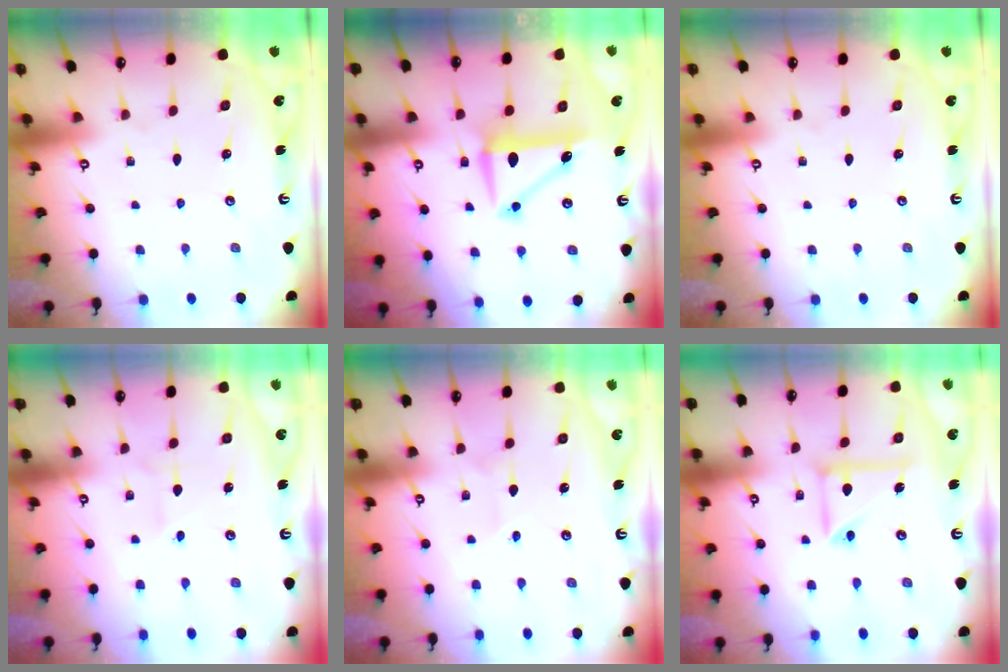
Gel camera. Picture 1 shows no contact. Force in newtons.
{"total": 8.1, "press": 7.7, "slide": 2.4}
{"total": 0.0}
{"total": 1.9, "press": 1.9, "slide": 0.2}
{"total": 2.0, "press": 1.9, "slide": 0.5}
{"total": 9.8, "press": 9.7, "slide": 1.5}